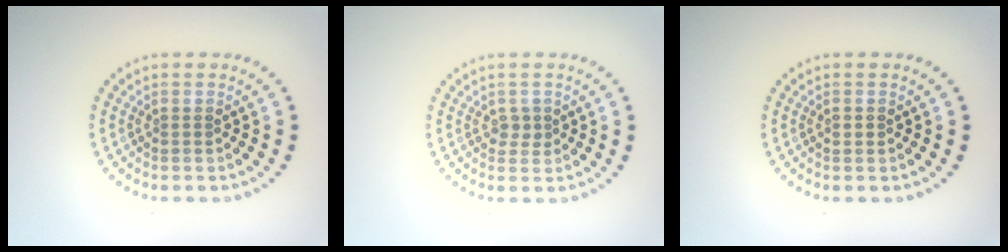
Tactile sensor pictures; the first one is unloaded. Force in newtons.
{"total": 1.2, "press": 1.1, "slide": 0.5}
{"total": 0.8, "press": 0.8, "slide": 0.1}